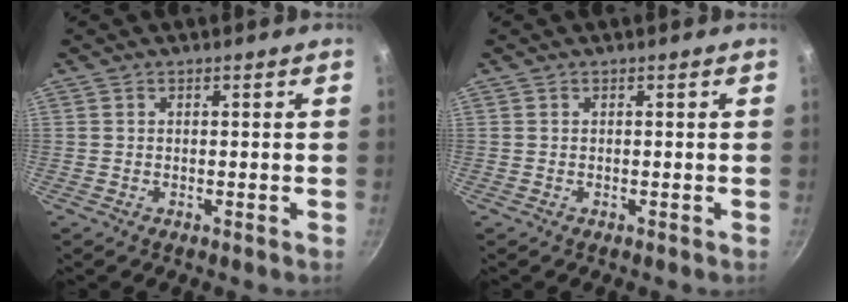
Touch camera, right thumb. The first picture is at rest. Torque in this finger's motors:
{"motor_torque": [0.15, 0.08, 0.59, 0.08, 0.03]}